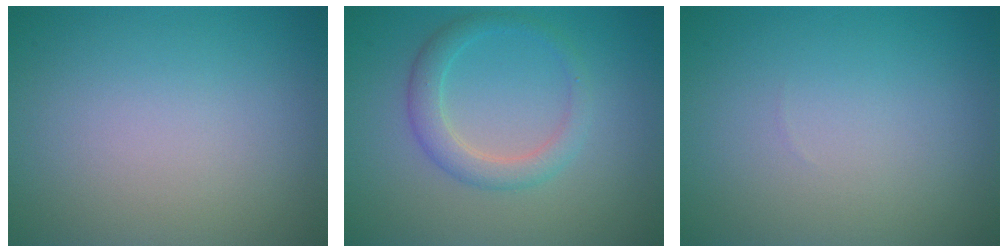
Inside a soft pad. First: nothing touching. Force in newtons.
{"total": 2.7, "press": 2.7, "slide": 0.1}
{"total": 0.0}